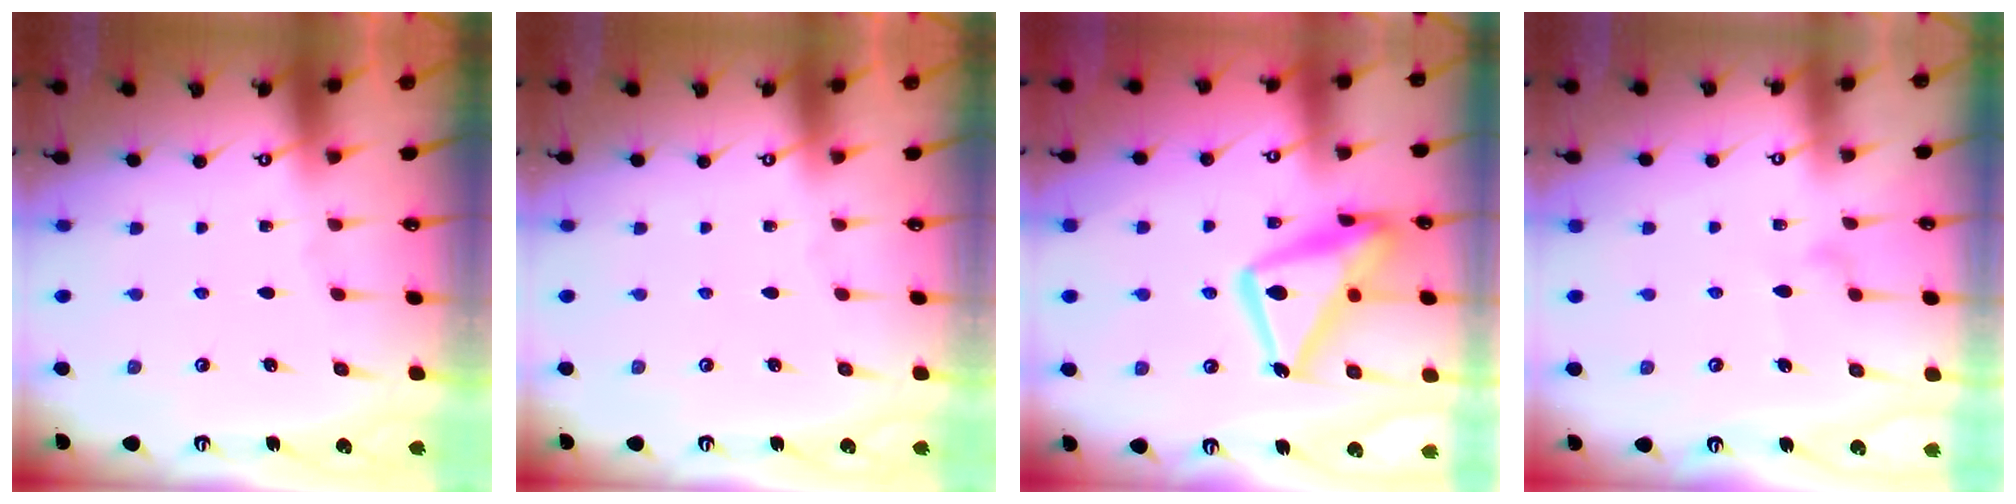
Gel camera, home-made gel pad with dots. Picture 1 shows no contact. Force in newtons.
{"total": 0.0}
{"total": 19.6, "press": 19.5, "slide": 1.5}
{"total": 8.8, "press": 8.8, "slide": 0.5}